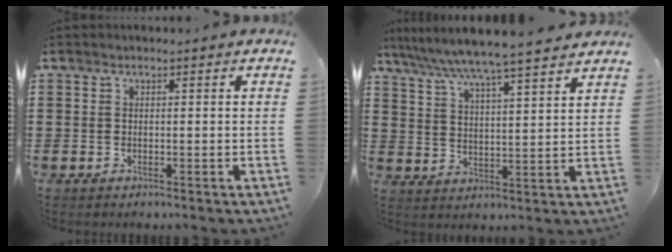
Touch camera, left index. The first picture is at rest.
{"total": 6.0, "force": [5.5, -0.7, 2.2], "torque": [-0.069, -0.037, 0.089]}